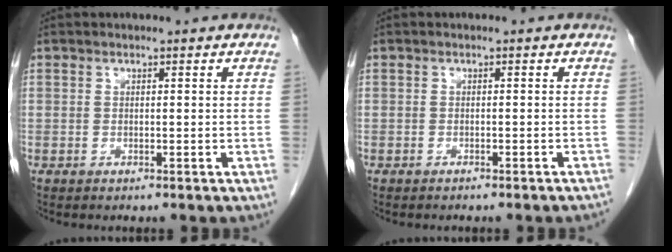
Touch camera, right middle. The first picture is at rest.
{"total": 1.1, "force": [-1.0, -0.1, 0.6], "torque": [-0.010, 0.000, -0.013]}